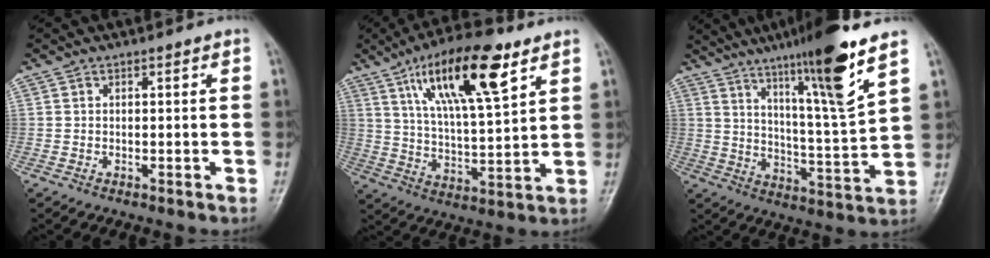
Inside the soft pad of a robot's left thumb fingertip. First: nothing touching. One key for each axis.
{"total": 18.4, "fx": 9.3, "fy": 5.4, "fz": 14.9, "tx": -0.234, "ty": -0.029, "tz": 0.163}
{"total": 16.5, "fx": 10.1, "fy": 0.4, "fz": 13.0, "tx": -0.206, "ty": -0.055, "tz": 0.166}